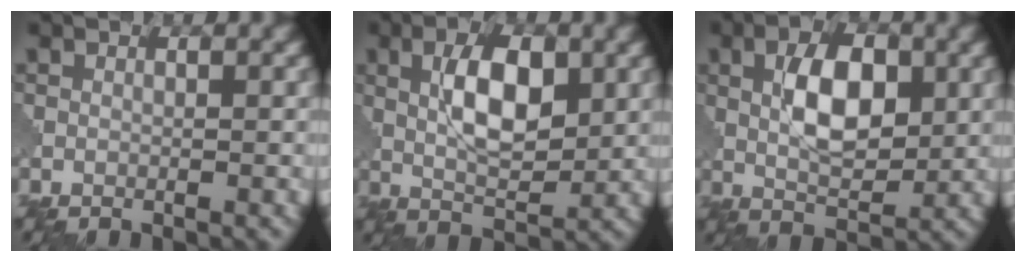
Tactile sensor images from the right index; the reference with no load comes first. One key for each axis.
{"total": 6.1, "fx": 1.7, "fy": 2.6, "fz": 5.2, "tx": -0.093, "ty": 0.003, "tz": 0.033}
{"total": 6.2, "fx": 1.5, "fy": 3.1, "fz": 5.1, "tx": -0.089, "ty": 0.003, "tz": 0.029}